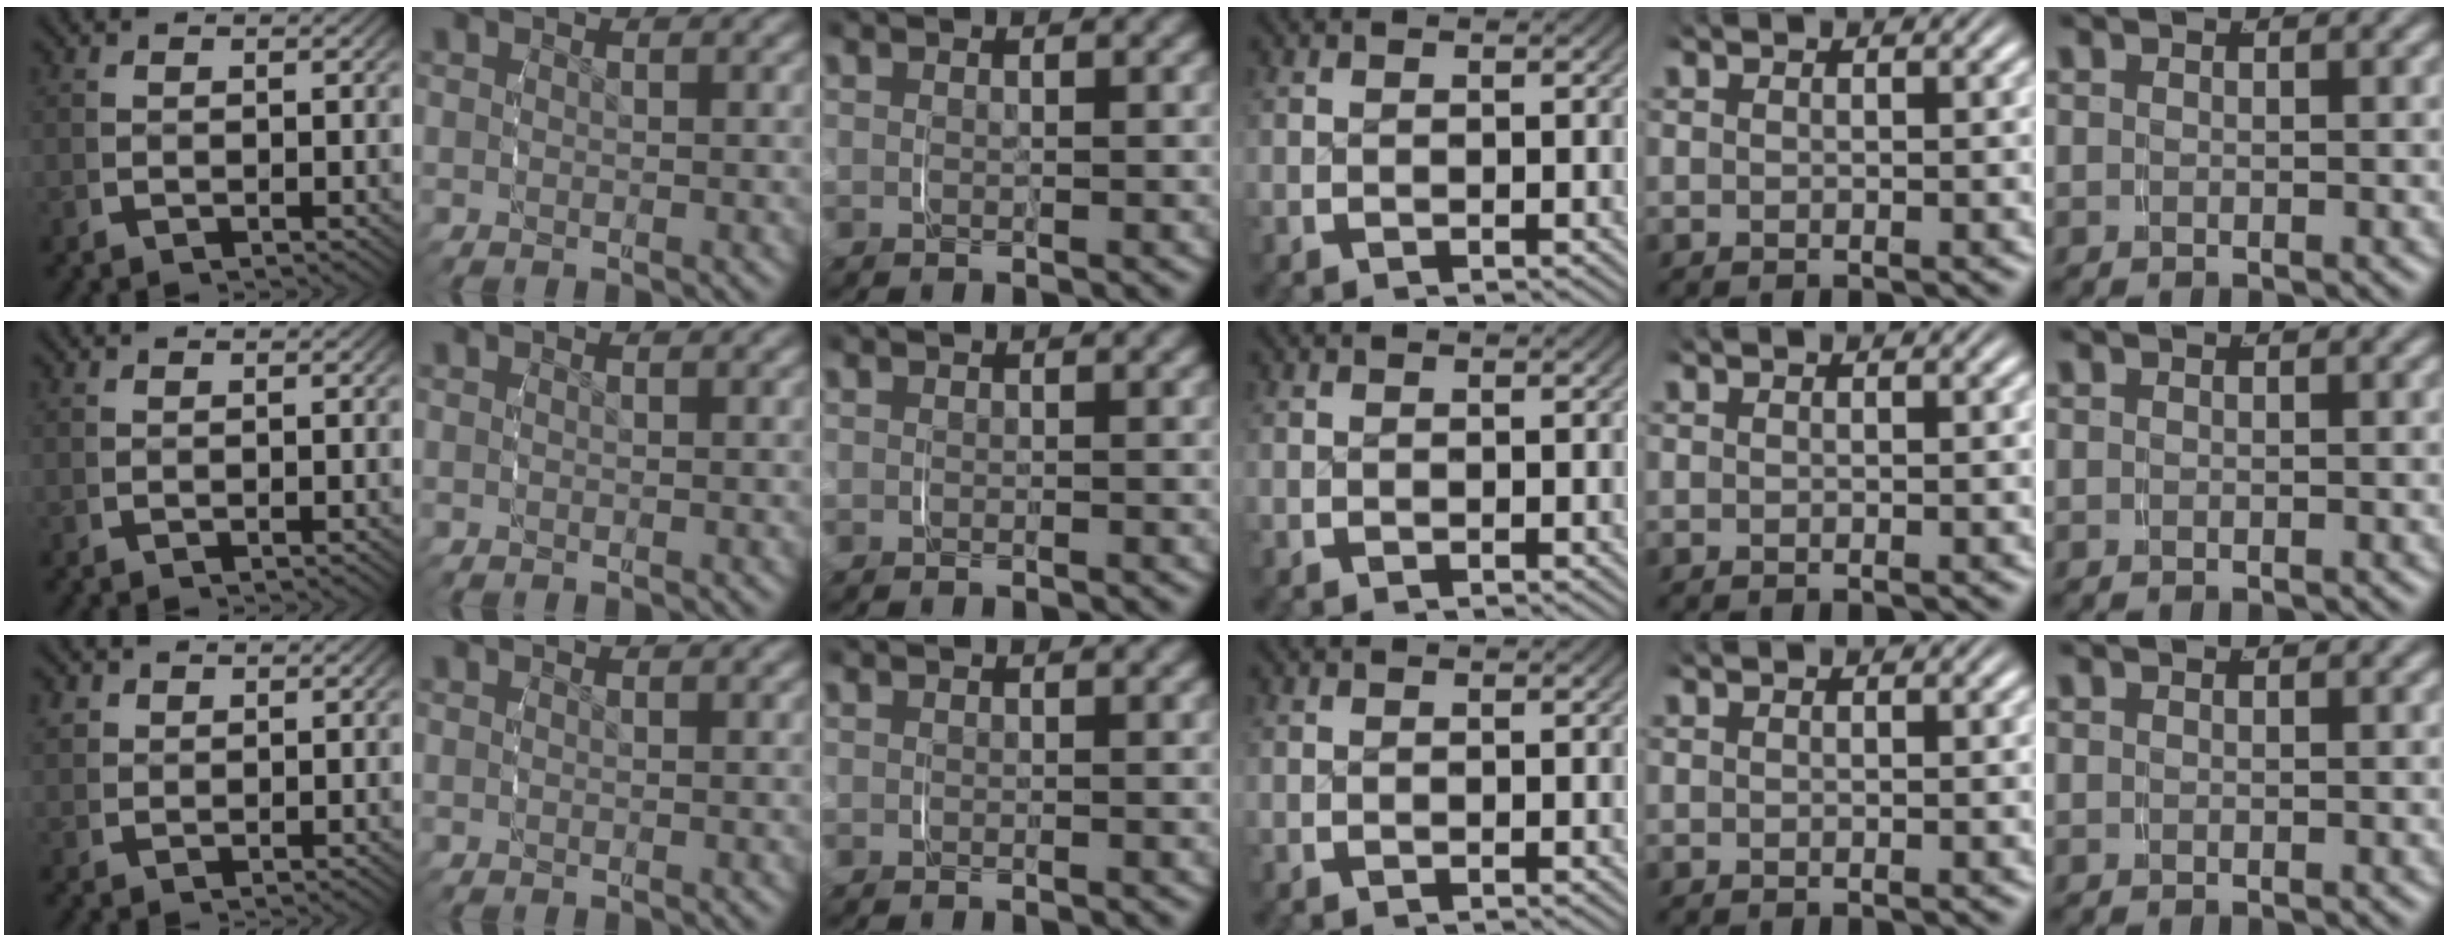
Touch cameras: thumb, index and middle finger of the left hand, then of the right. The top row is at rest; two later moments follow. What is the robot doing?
{"motion": "grasp_and_lifting", "object": "ribbon"}